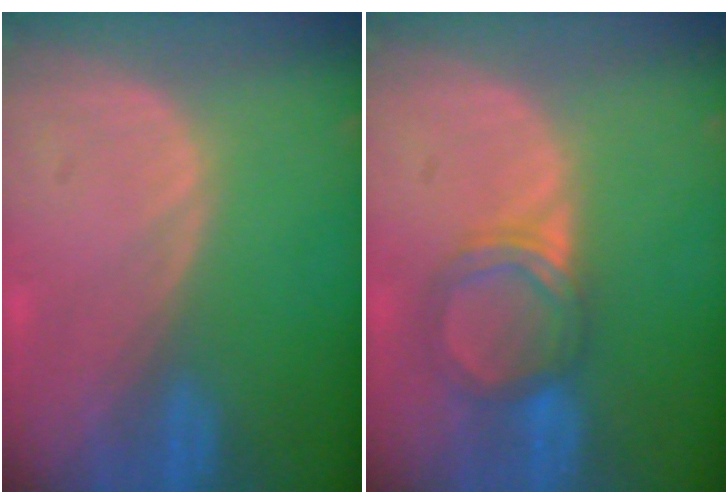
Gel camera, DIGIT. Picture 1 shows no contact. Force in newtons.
{"total": 4.7, "press": 4.4, "slide": 1.7}